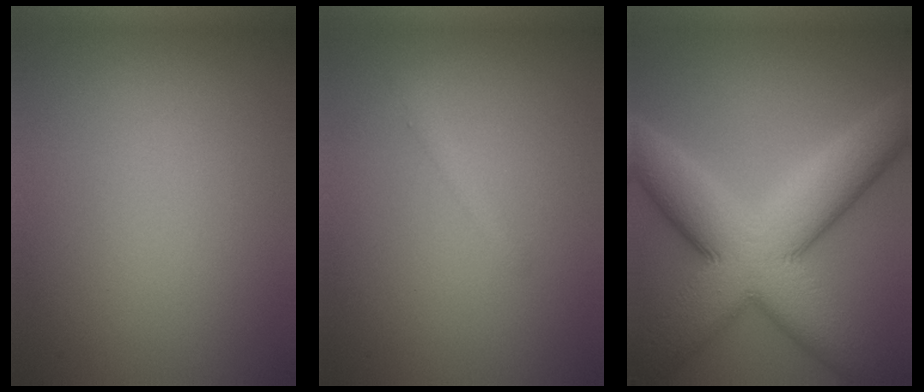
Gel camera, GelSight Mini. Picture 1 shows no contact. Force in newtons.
{"total": 1.2, "press": 1.2, "slide": 0.1}
{"total": 12.8, "press": 12.7, "slide": 0.6}